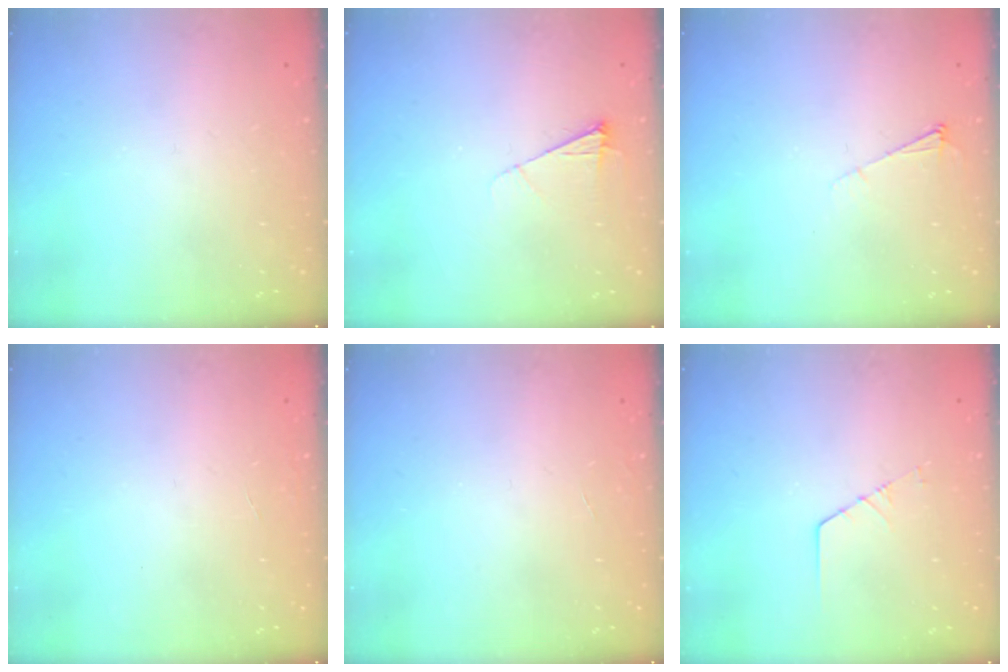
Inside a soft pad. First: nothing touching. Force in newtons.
{"total": 4.8, "press": 4.8, "slide": 0.6}
{"total": 4.3, "press": 4.2, "slide": 0.6}
{"total": 0.0}
{"total": 0.0}
{"total": 1.3, "press": 1.3, "slide": 0.1}